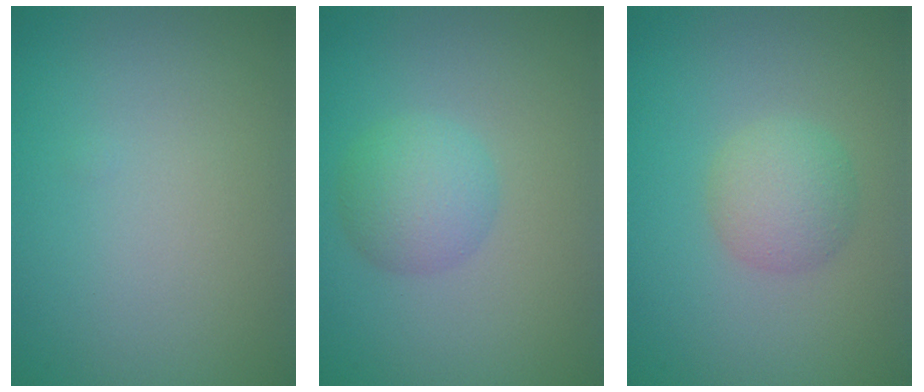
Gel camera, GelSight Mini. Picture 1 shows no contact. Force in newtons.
{"total": 3.2, "press": 3.2, "slide": 0.0}
{"total": 2.7, "press": 2.7, "slide": 0.1}